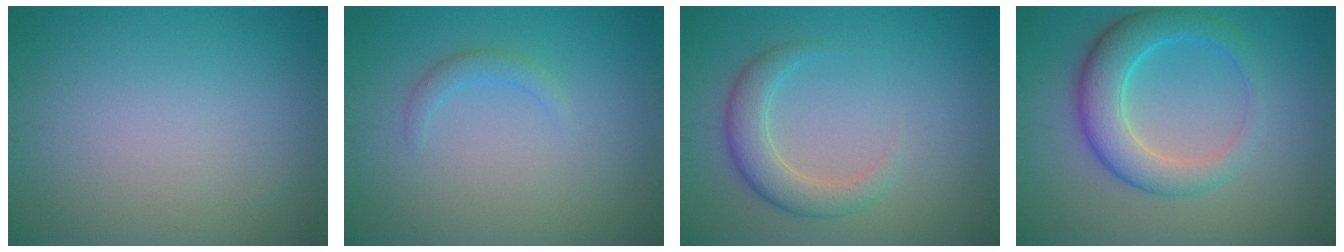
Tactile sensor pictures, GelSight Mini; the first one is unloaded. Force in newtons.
{"total": 1.3, "press": 1.3, "slide": 0.1}
{"total": 3.4, "press": 3.4, "slide": 0.2}
{"total": 5.6, "press": 5.6, "slide": 0.2}